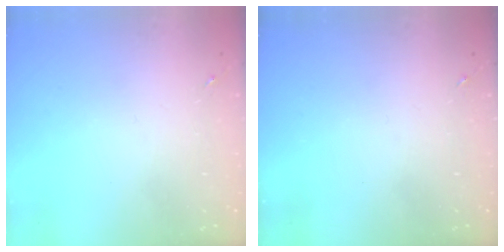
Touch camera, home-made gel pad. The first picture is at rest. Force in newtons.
{"total": 0.0}